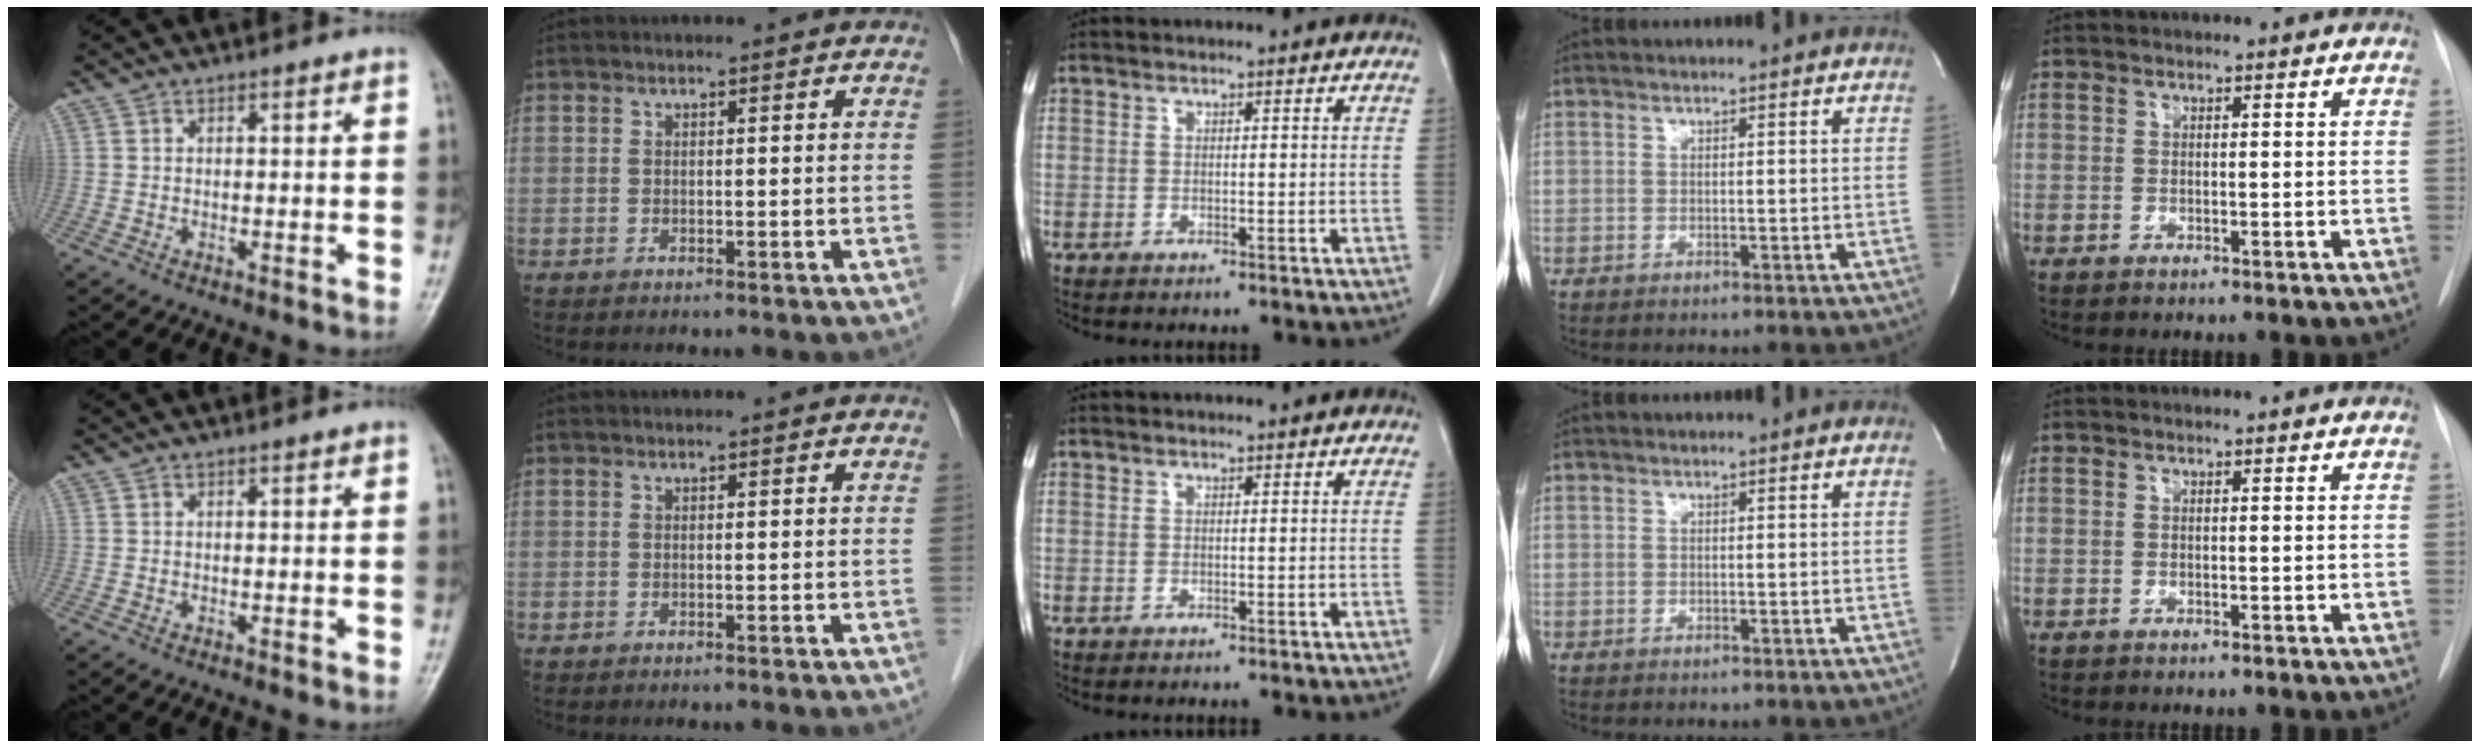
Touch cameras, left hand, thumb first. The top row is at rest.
{}